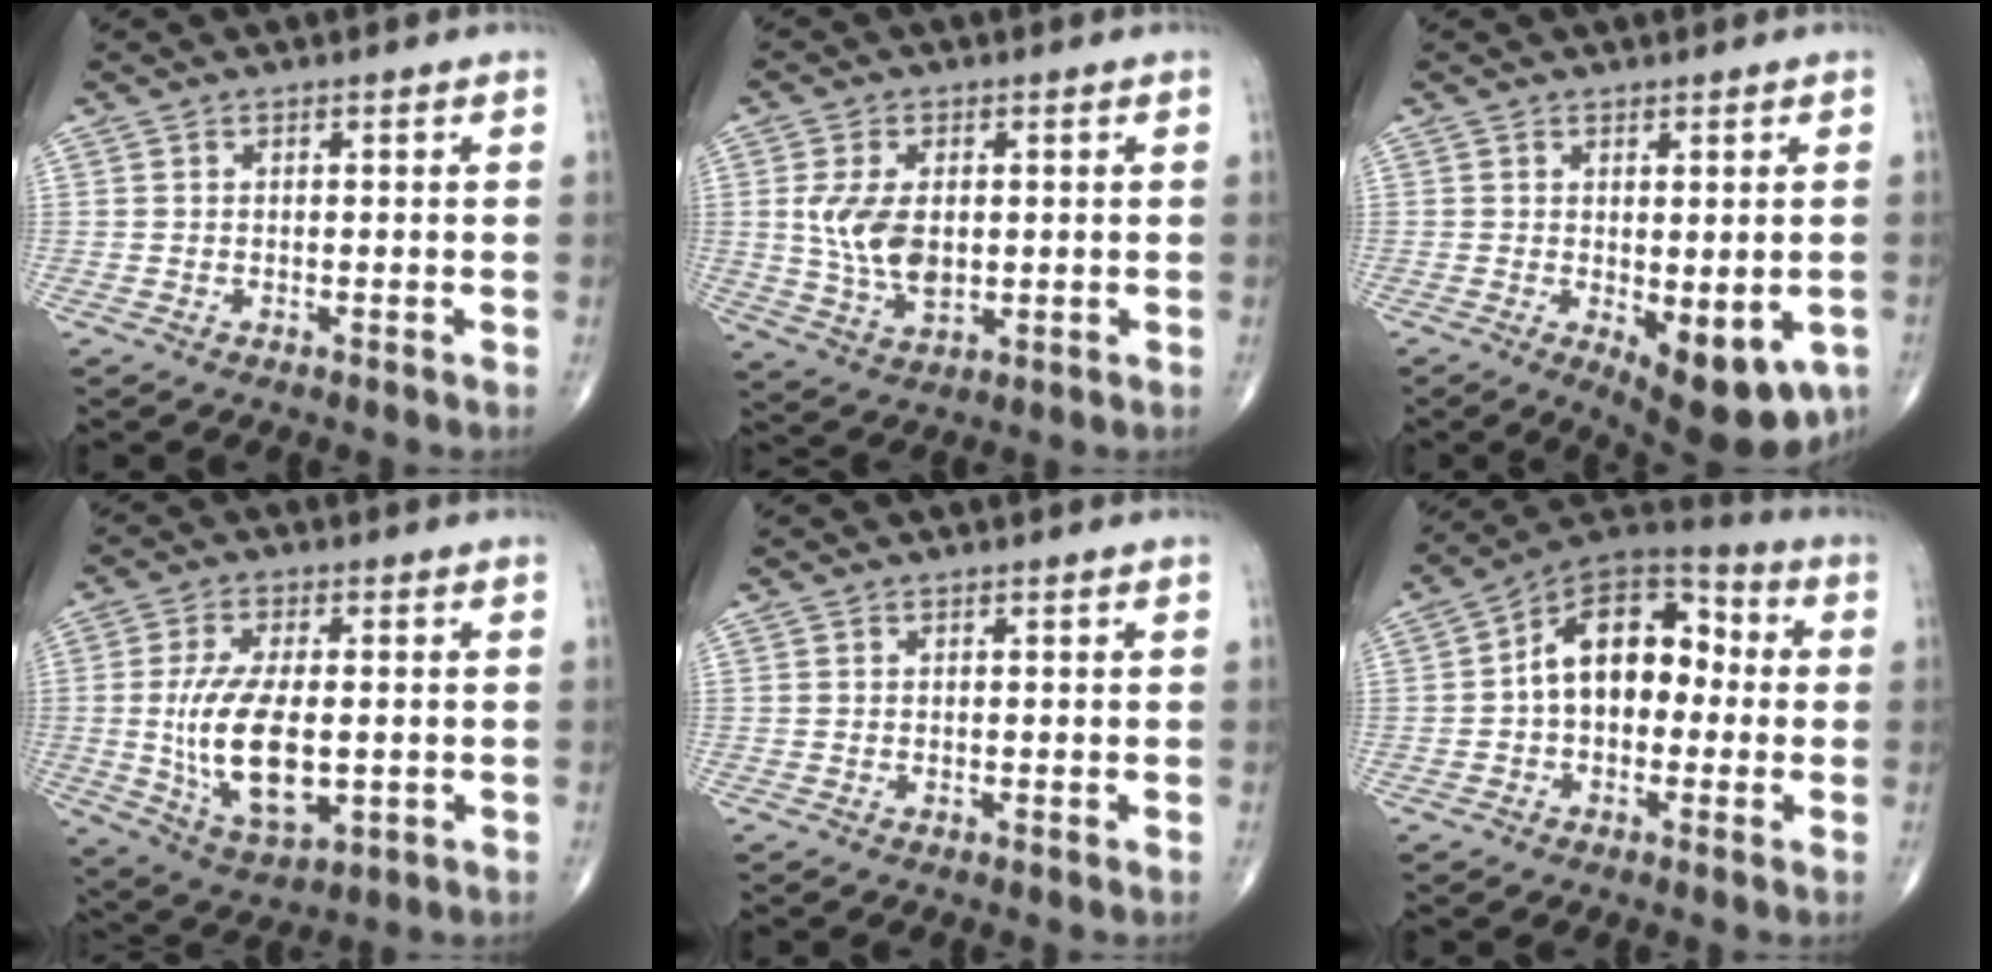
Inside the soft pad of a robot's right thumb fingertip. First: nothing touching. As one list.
[{"total": 9.6, "force": [0.8, 5.7, 7.7], "torque": [-0.144, -0.009, 0.025]}, {"total": 11.0, "force": [-3.5, 4.6, 9.4], "torque": [-0.104, -0.015, -0.035]}, {"total": 14.6, "force": [-1.1, 7.1, 12.7], "torque": [-0.237, -0.013, -0.009]}, {"total": 0.0}, {"total": 14.5, "force": [0.2, 9.5, 11.0], "torque": [-0.131, 0.048, -0.013]}]